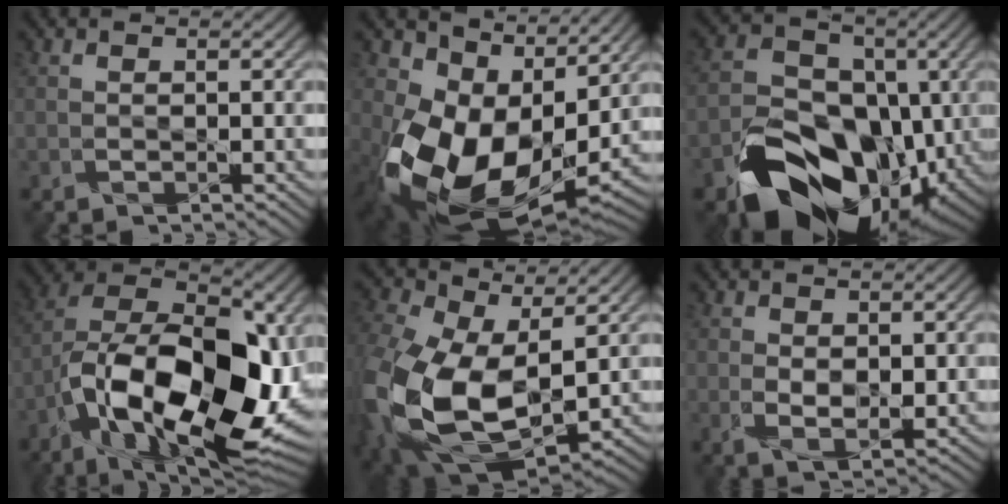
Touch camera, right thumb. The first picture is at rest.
{"total": 15.8, "force": [1.1, 11.4, 10.9], "torque": [-0.221, -0.043, 0.044]}
{"total": 16.7, "force": [-7.1, 11.3, 10.0], "torque": [-0.173, -0.030, -0.121]}
{"total": 20.2, "force": [-6.0, 10.8, 16.0], "torque": [-0.295, -0.009, -0.095]}
{"total": 18.8, "force": [-0.6, 12.5, 13.9], "torque": [-0.352, -0.063, 0.026]}
{"total": 3.2, "force": [0.4, 2.1, 2.4], "torque": [-0.052, -0.008, 0.013]}